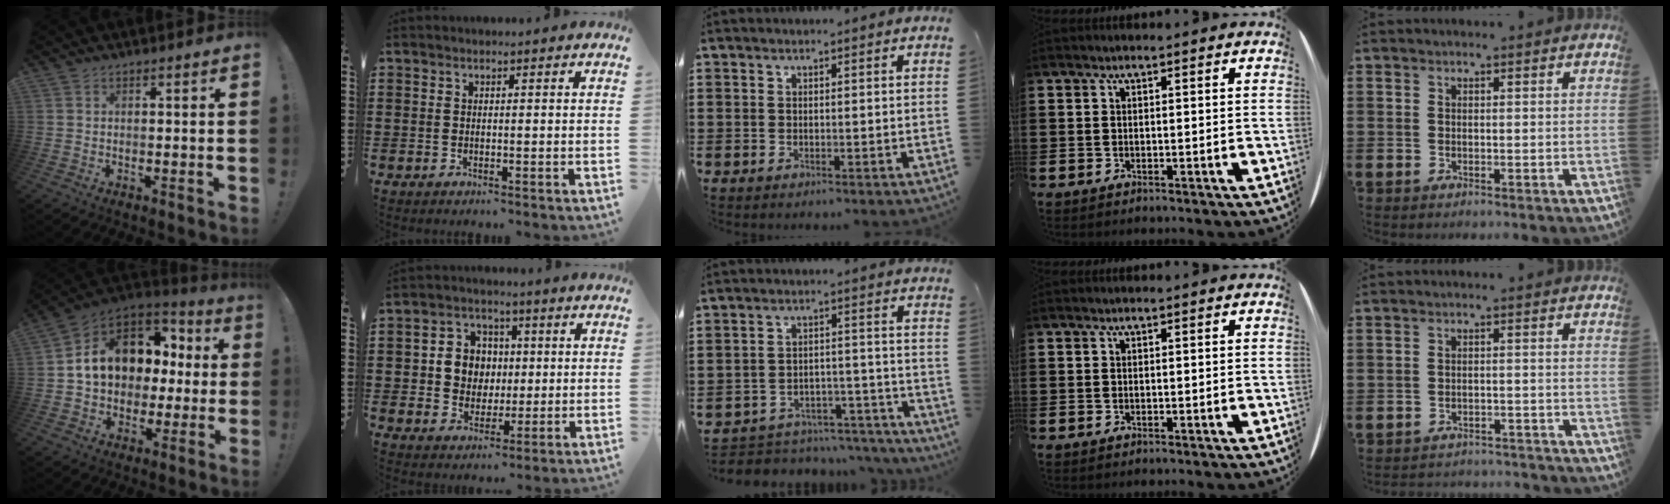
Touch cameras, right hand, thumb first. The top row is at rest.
{"thumb": {"total": 14.7, "force": [3.8, 11.5, 8.3], "torque": [-0.121, -0.009, 0.082]}, "index": {"total": 6.2, "force": [0.3, 5.9, 1.9], "torque": [-0.053, 0.017, 0.002]}, "middle": {"total": 4.8, "force": [-4.7, 1.0, 0.4], "torque": [-0.009, 0.012, -0.096]}, "little": {"total": 1.9, "force": [-1.9, 0.1, -0.1], "torque": [-0.005, 0.004, -0.041]}}